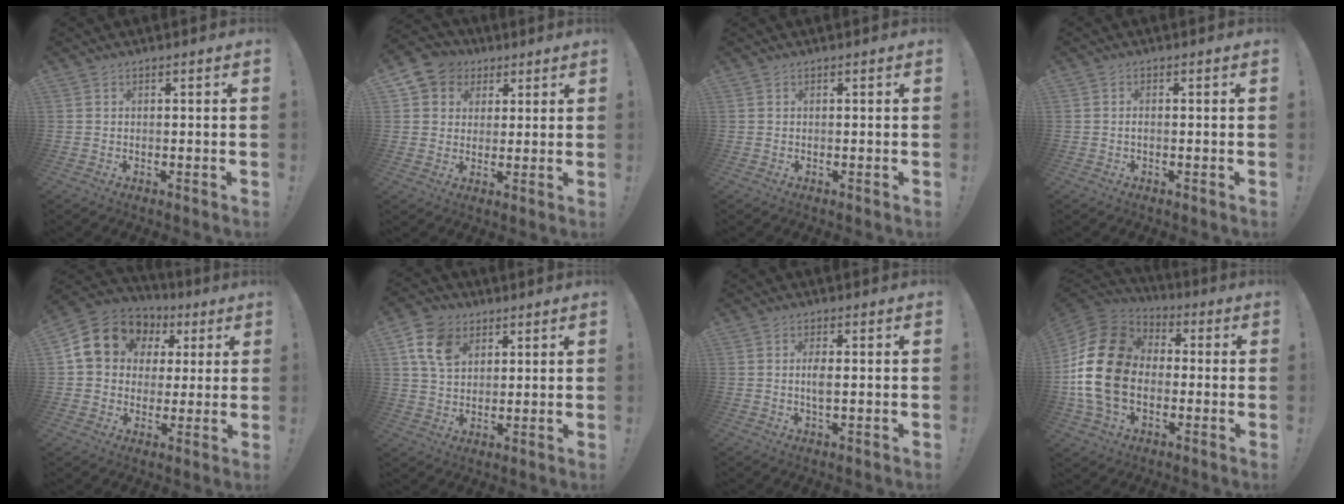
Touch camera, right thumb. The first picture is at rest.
{"total": 7.1, "force": [2.5, 6.5, 1.4], "torque": [-0.014, -0.014, 0.051]}
{"total": 0.0}
{"total": 1.0, "force": [-0.6, 0.2, 0.8], "torque": [-0.020, 0.004, -0.009]}
{"total": 16.1, "force": [5.8, 13.0, 7.5], "torque": [-0.115, -0.016, 0.125]}
{"total": 11.5, "force": [5.3, 8.2, 6.0], "torque": [-0.096, -0.010, 0.104]}
{"total": 3.1, "force": [0.2, 0.8, 3.0], "torque": [-0.058, -0.005, -0.002]}
{"total": 22.7, "force": [-0.6, 16.4, 15.8], "torque": [-0.301, 0.022, -0.005]}